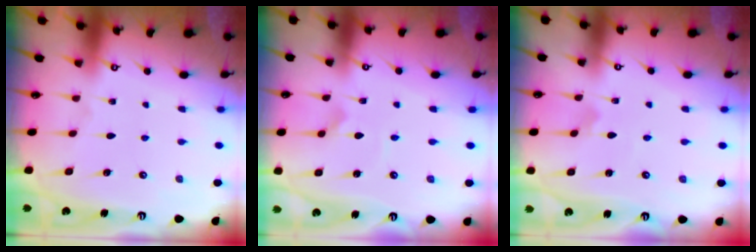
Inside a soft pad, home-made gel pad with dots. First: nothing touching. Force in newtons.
{"total": 1.6, "press": 1.6, "slide": 0.1}
{"total": 1.9, "press": 1.9, "slide": 0.1}